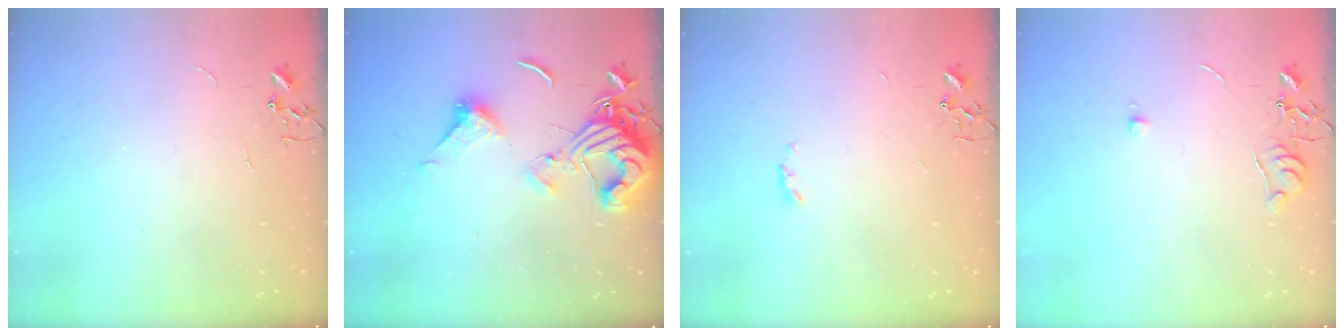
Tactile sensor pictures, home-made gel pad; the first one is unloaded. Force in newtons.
{"total": 15.3, "press": 15.3, "slide": 1.6}
{"total": 2.9, "press": 2.9, "slide": 0.5}
{"total": 6.5, "press": 6.5, "slide": 0.7}